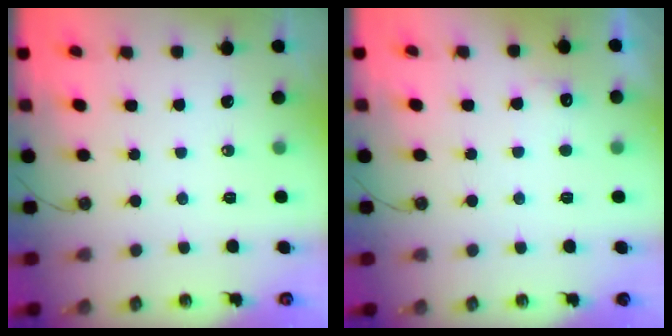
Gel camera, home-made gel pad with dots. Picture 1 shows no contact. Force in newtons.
{"total": 7.1, "press": 7.0, "slide": 1.3}